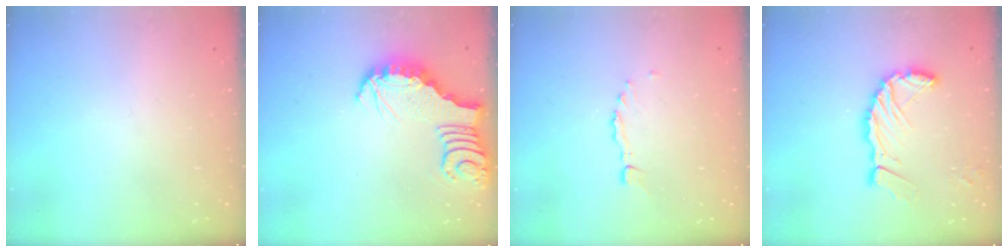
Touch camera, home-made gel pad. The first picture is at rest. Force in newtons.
{"total": 4.0, "press": 3.9, "slide": 0.8}
{"total": 0.0}
{"total": 8.9, "press": 8.8, "slide": 1.1}